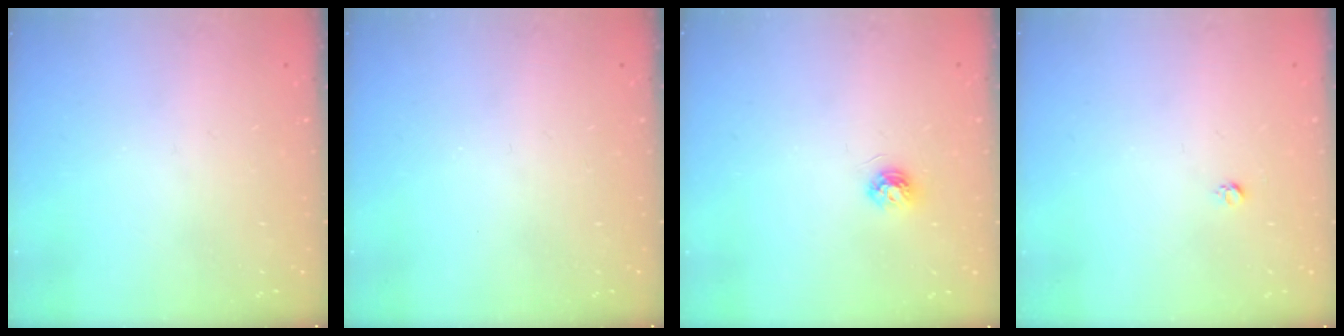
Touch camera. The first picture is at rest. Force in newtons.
{"total": 0.0}
{"total": 4.5, "press": 4.5, "slide": 0.7}
{"total": 2.7, "press": 2.7, "slide": 0.3}